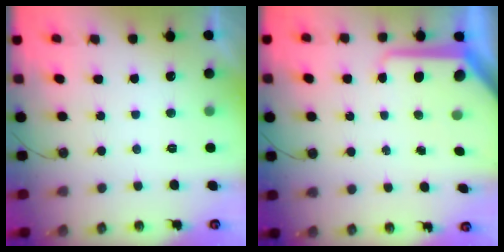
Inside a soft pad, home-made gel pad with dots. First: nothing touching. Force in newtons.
{"total": 9.1, "press": 9.0, "slide": 0.9}